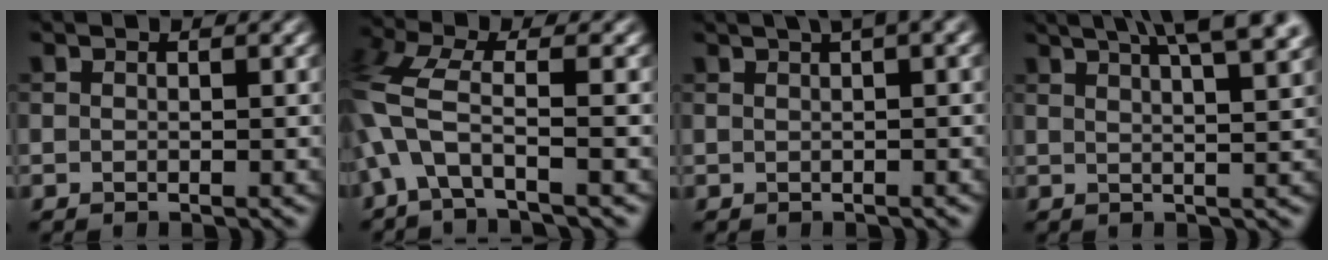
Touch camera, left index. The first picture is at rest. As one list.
[{"total": 6.1, "force": [-2.0, 2.0, 5.3], "torque": [-0.136, 0.008, -0.054]}, {"total": 5.0, "force": [2.8, 1.4, 3.9], "torque": [-0.045, 0.022, 0.028]}, {"total": 10.7, "force": [6.6, 3.6, 7.7], "torque": [-0.068, 0.048, 0.058]}]